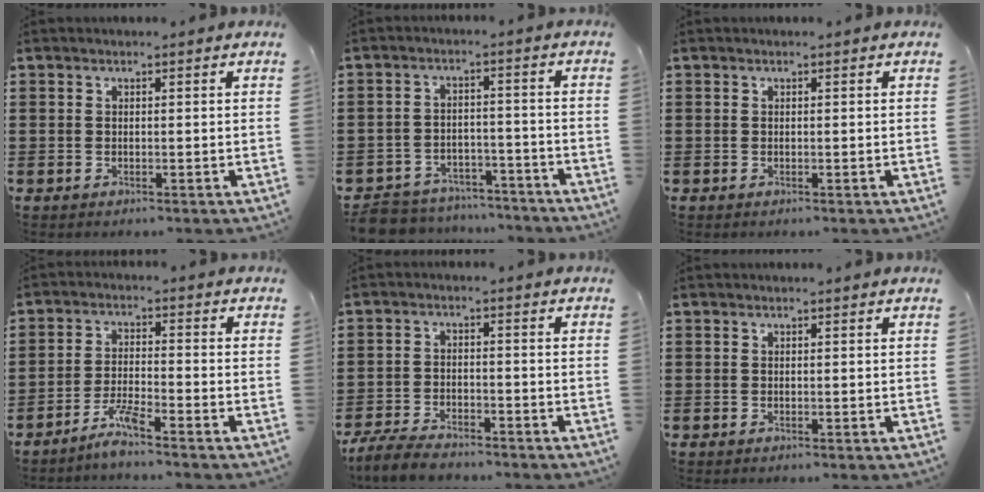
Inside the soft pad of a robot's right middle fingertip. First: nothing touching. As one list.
[{"total": 6.5, "force": [-6.4, 1.3, 0.4], "torque": [-0.022, 0.011, -0.133]}, {"total": 0.0}, {"total": 4.1, "force": [-3.4, 0.1, 2.2], "torque": [-0.054, 0.000, -0.069]}, {"total": 5.1, "force": [-4.7, 1.0, 1.7], "torque": [-0.049, -0.003, -0.096]}, {"total": 0.0}]